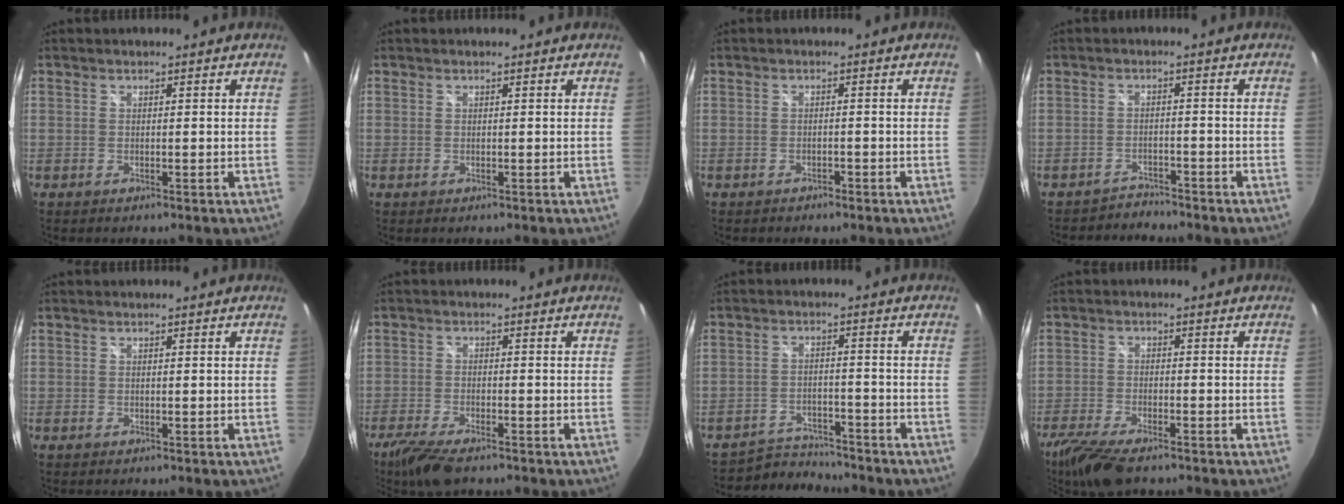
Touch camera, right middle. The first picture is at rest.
{"total": 0.0}
{"total": 1.5, "force": [-1.4, 0.5, 0.4], "torque": [-0.011, -0.005, -0.021]}
{"total": 3.4, "force": [-3.3, 0.7, -0.4], "torque": [0.000, 0.000, -0.059]}
{"total": 0.0}
{"total": 8.5, "force": [-6.6, 2.1, 5.0], "torque": [-0.122, -0.026, -0.119]}
{"total": 7.4, "force": [-7.2, 1.5, 0.2], "torque": [-0.025, 0.004, -0.119]}
{"total": 10.6, "force": [-8.3, 2.7, 6.1], "torque": [-0.146, -0.036, -0.151]}